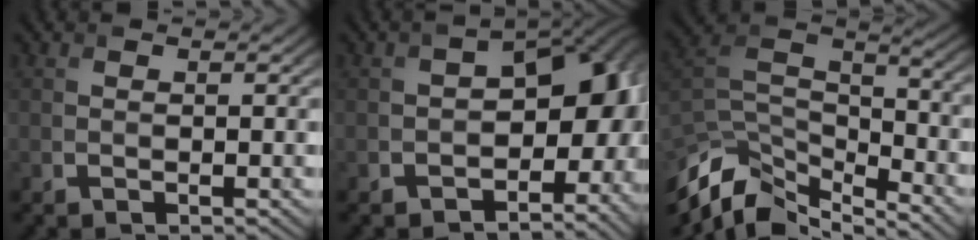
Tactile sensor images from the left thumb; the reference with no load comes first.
{"total": 10.0, "force": [-2.3, 6.3, 7.4], "torque": [-0.071, -0.017, -0.036]}
{"total": 14.2, "force": [-9.5, 6.0, 8.6], "torque": [-0.229, -0.011, -0.166]}